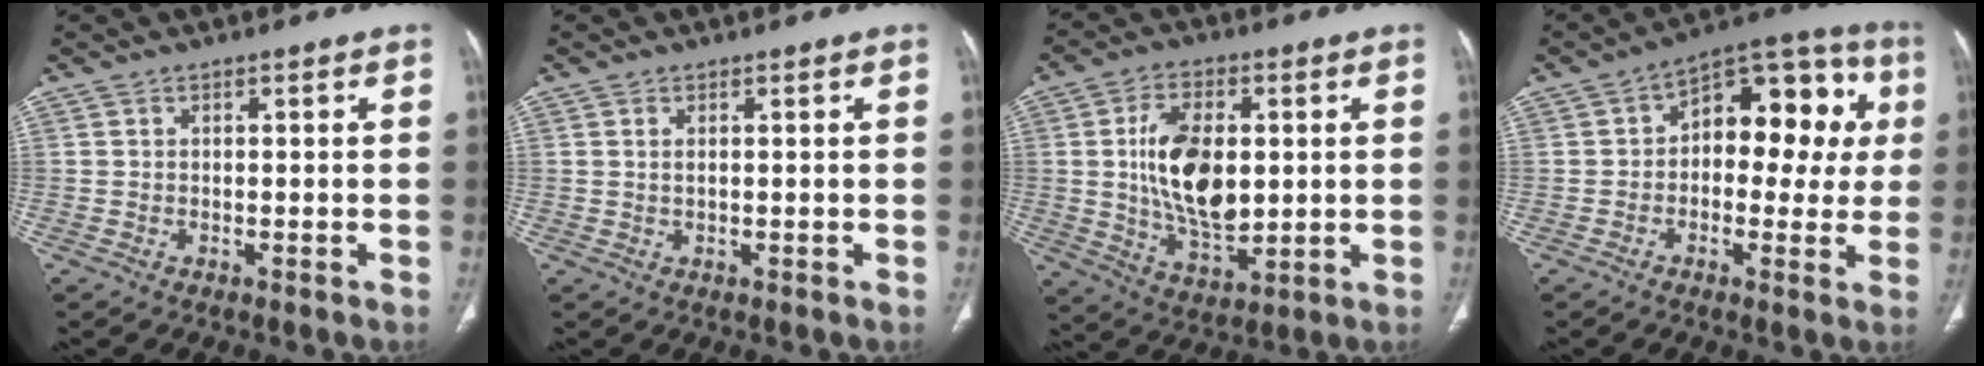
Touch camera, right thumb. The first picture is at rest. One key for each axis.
{"total": 1.0, "fx": 0.4, "fy": 0.4, "fz": 0.9, "tx": -0.023, "ty": 0.003, "tz": 0.010}
{"total": 15.2, "fx": 1.5, "fy": 8.5, "fz": 12.5, "tx": -0.204, "ty": -0.011, "tz": 0.035}
{"total": 16.6, "fx": 2.2, "fy": 9.8, "fz": 13.2, "tx": -0.119, "ty": 0.039, "tz": 0.024}